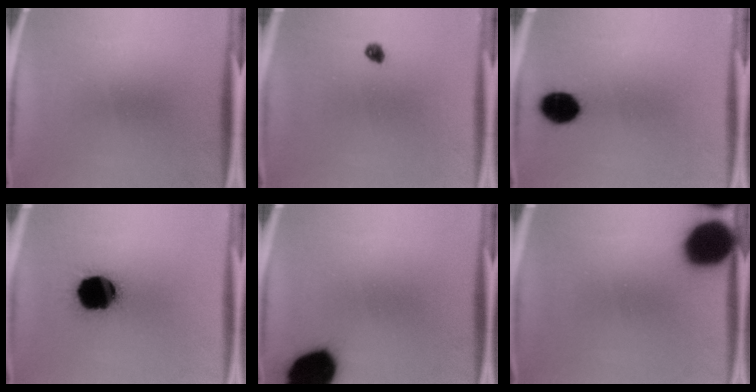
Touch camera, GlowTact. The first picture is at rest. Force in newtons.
{"total": 1.7}
{"total": 7.9}
{"total": 19.0}
{"total": 18.0}
{"total": 17.6}